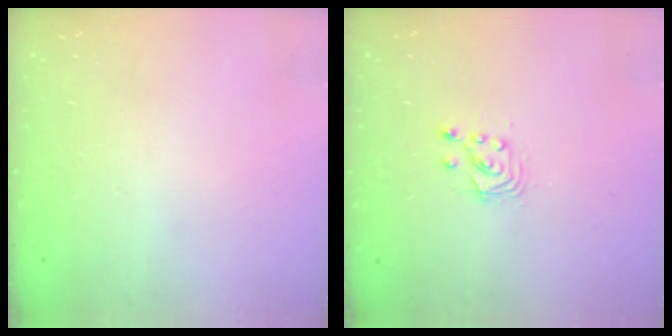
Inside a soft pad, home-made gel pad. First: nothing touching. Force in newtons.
{"total": 2.9, "press": 2.9, "slide": 0.2}